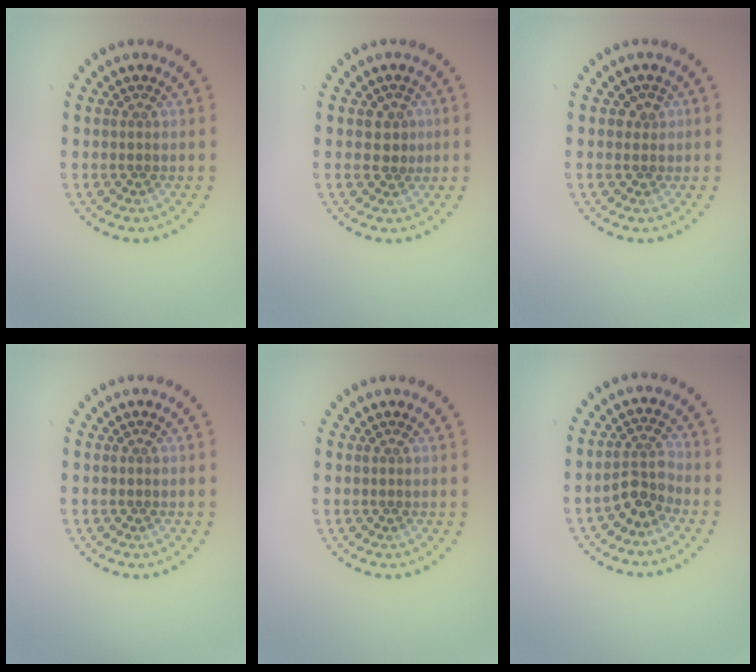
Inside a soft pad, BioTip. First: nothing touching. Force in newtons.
{"total": 1.9, "press": 1.7, "slide": 0.8}
{"total": 1.0, "press": 0.9, "slide": 0.4}
{"total": 0.0}
{"total": 0.0}
{"total": 2.7, "press": 2.4, "slide": 1.3}